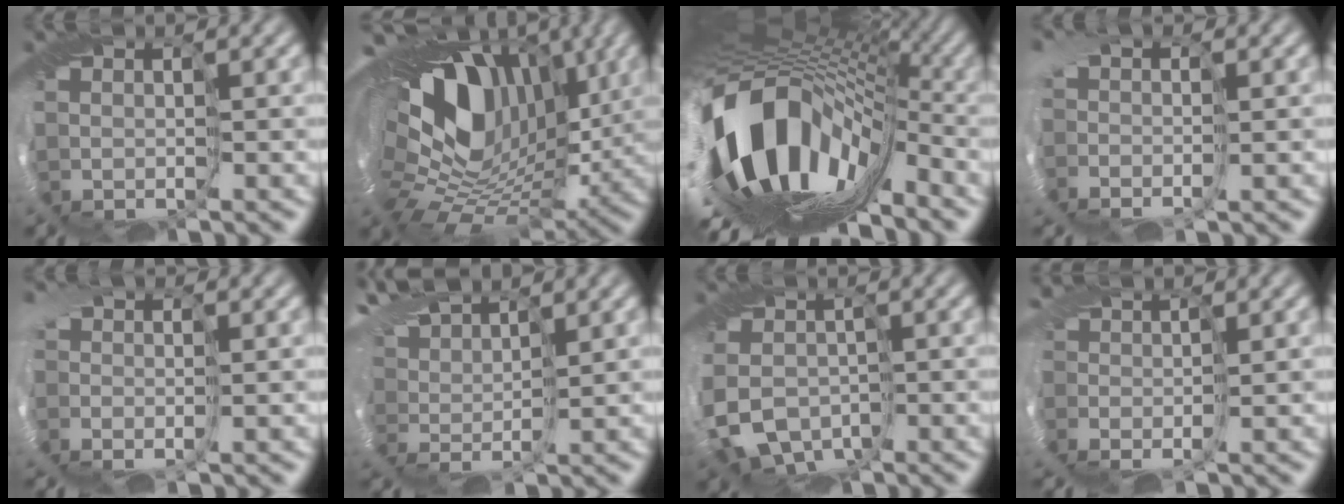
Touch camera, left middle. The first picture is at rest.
{"total": 17.9, "force": [3.5, 11.8, 13.0], "torque": [-0.204, -0.008, 0.072]}
{"total": 16.8, "force": [-5.4, 9.4, 12.9], "torque": [-0.225, -0.015, -0.097]}
{"total": 2.5, "force": [-0.4, 1.6, 1.9], "torque": [-0.028, 0.003, -0.016]}
{"total": 3.6, "force": [-1.1, 2.6, 2.3], "torque": [-0.038, 0.003, -0.015]}
{"total": 5.8, "force": [4.7, 1.9, 2.7], "torque": [-0.073, 0.024, 0.087]}
{"total": 6.7, "force": [-3.1, 5.2, 2.8], "torque": [-0.038, -0.018, -0.068]}
{"total": 2.3, "force": [-0.8, 1.4, 1.6], "torque": [-0.037, 0.003, -0.024]}